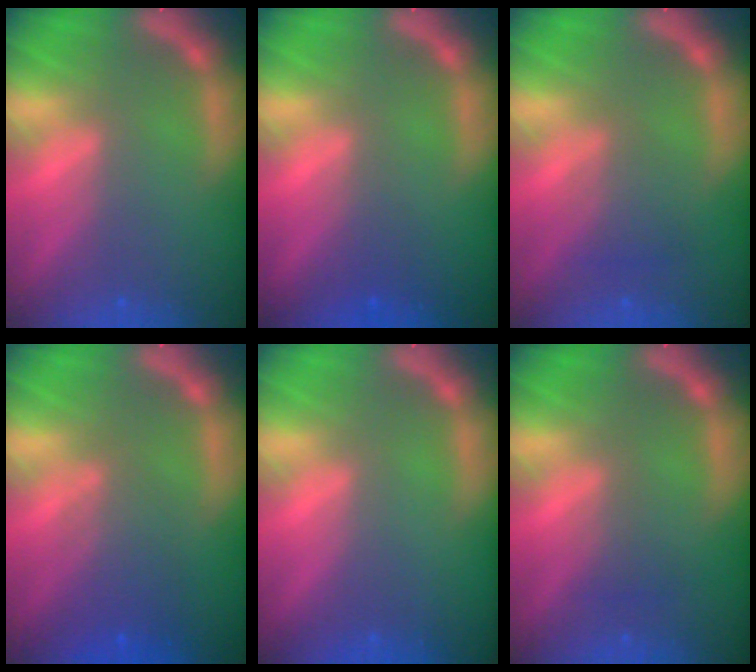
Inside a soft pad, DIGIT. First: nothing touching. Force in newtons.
{"total": 1.5}
{"total": 2.5}
{"total": 4.1}
{"total": 0.0}
{"total": 1.5}